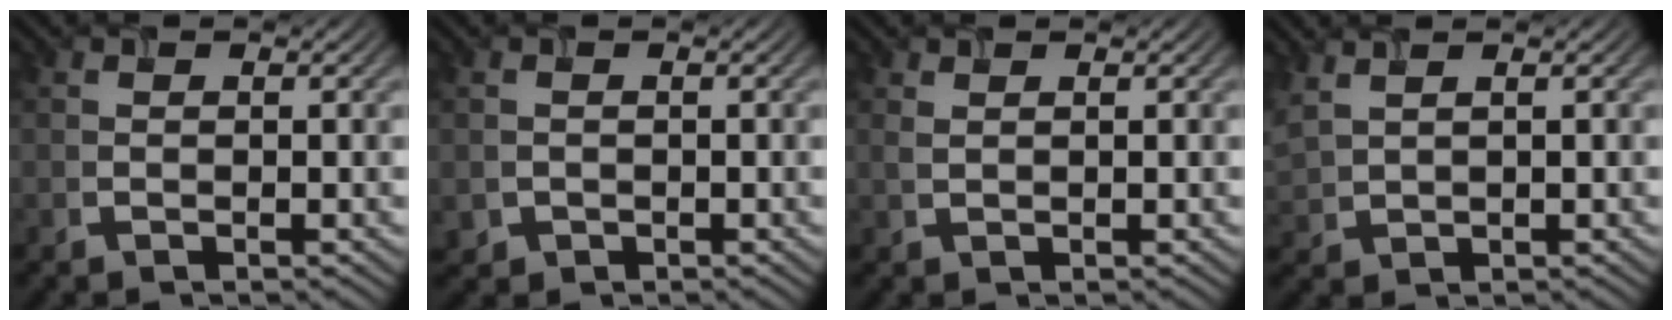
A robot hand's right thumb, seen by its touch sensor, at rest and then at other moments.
{"total": 1.4, "force": [-0.4, 1.4, 0.1], "torque": [-0.006, -0.011, -0.005]}
{"total": 0.8, "force": [0.6, 0.2, 0.5], "torque": [-0.018, -0.001, 0.014]}
{"total": 3.3, "force": [2.3, 1.2, 2.0], "torque": [-0.065, 0.009, 0.053]}